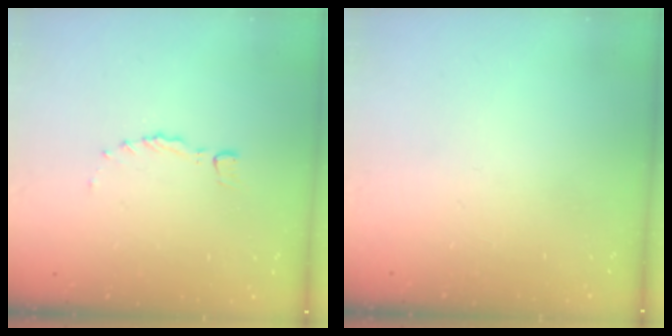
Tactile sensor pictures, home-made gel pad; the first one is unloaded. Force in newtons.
{"total": 0.0}